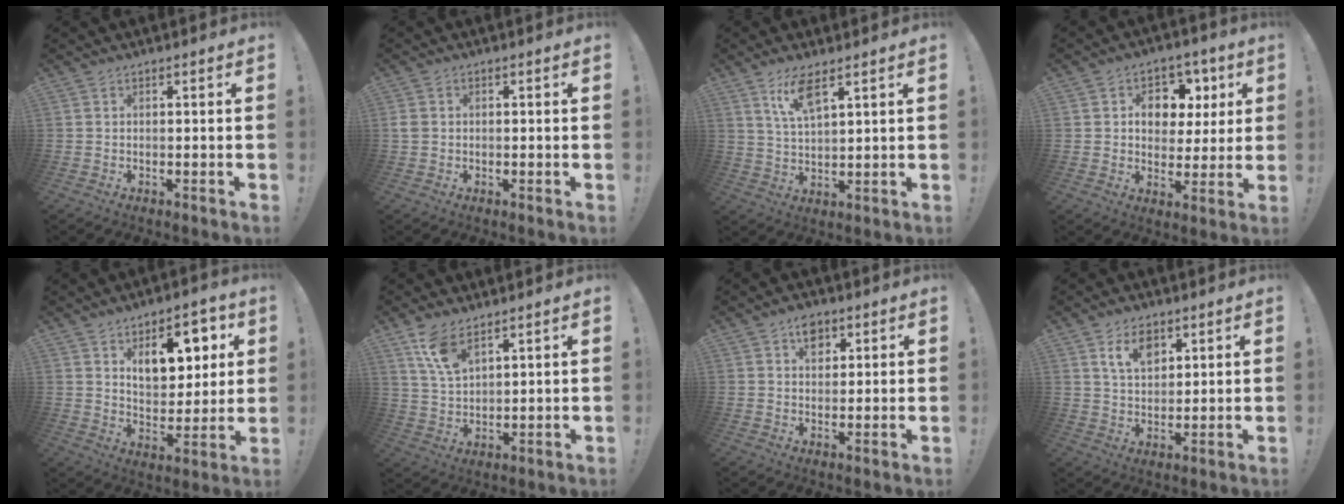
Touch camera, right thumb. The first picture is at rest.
{"total": 2.0, "force": [0.1, 1.7, 1.1], "torque": [-0.018, 0.006, 0.003]}
{"total": 8.2, "force": [4.9, 2.1, 6.2], "torque": [-0.123, -0.012, 0.087]}
{"total": 9.9, "force": [2.9, 8.4, 4.4], "torque": [-0.057, -0.009, 0.059]}
{"total": 12.9, "force": [6.1, 7.5, 8.6], "torque": [-0.119, -0.021, 0.109]}
{"total": 8.8, "force": [6.0, 3.7, 5.3], "torque": [-0.092, -0.029, 0.112]}
{"total": 5.2, "force": [2.6, 3.8, 2.5], "torque": [-0.020, -0.007, 0.043]}
{"total": 8.2, "force": [4.6, 4.9, 4.6], "torque": [-0.082, -0.011, 0.087]}